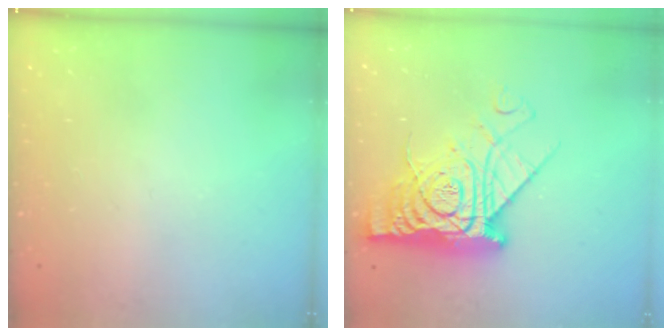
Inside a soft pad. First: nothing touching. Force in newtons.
{"total": 17.7, "press": 17.6, "slide": 1.8}